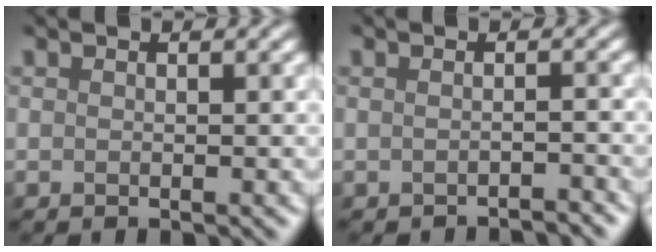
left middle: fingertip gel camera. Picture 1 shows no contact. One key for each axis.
{"total": 2.1, "fx": -2.1, "fy": 0.0, "fz": 0.3, "tx": 0.002, "ty": 0.002, "tz": -0.030}